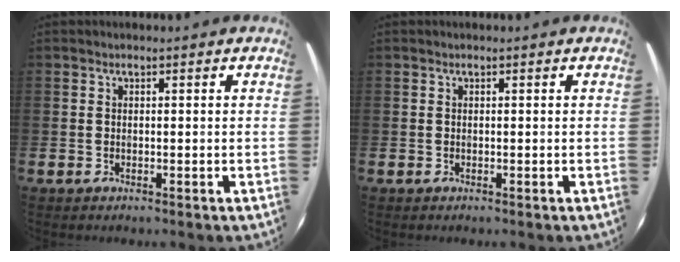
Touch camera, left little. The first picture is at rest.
{"total": 0.0}